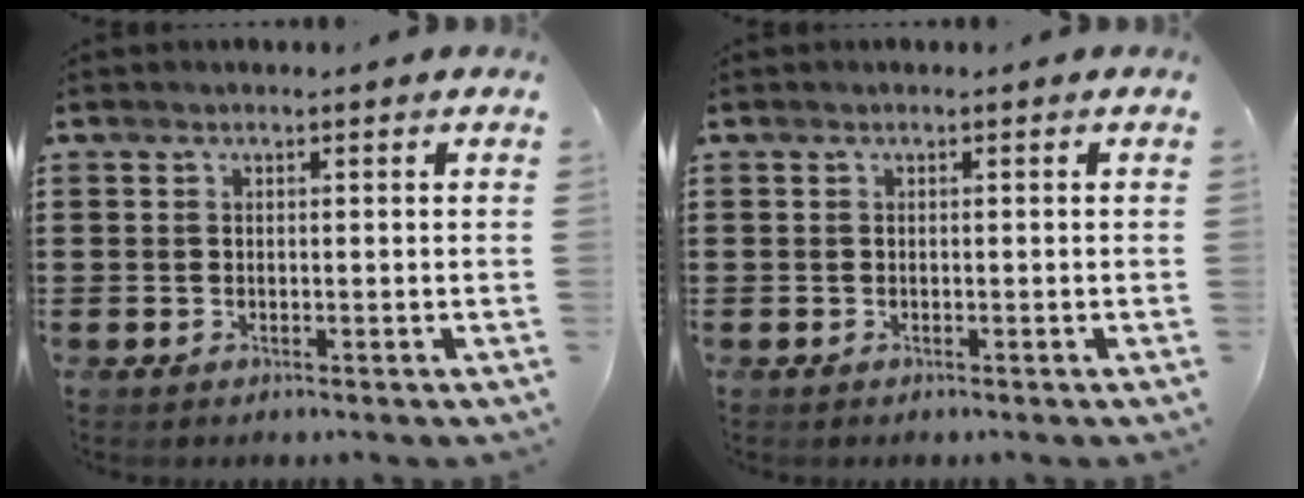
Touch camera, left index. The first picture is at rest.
{"total": 0.0}